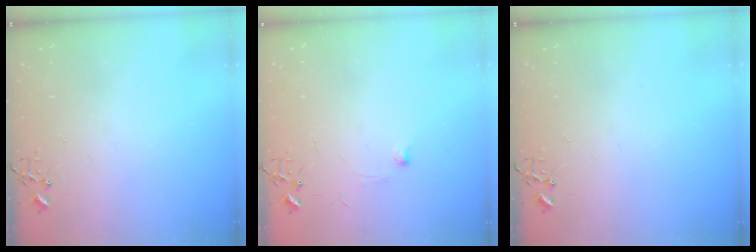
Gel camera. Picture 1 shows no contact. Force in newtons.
{"total": 4.4, "press": 4.3, "slide": 0.6}
{"total": 0.0}